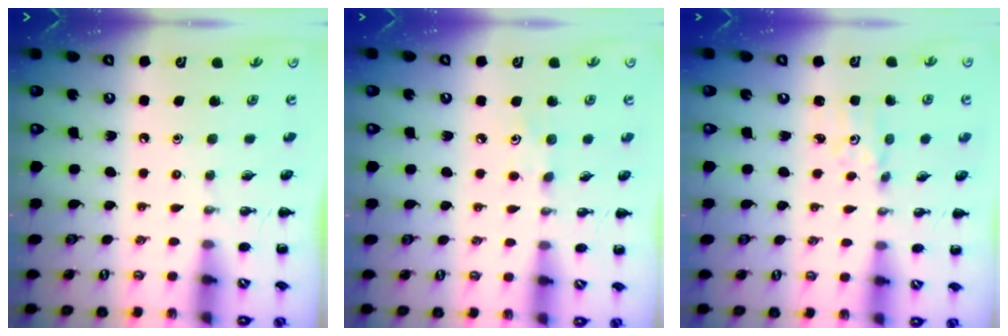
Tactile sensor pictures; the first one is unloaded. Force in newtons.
{"total": 2.6, "press": 2.4, "slide": 0.9}
{"total": 1.8, "press": 1.7, "slide": 0.5}